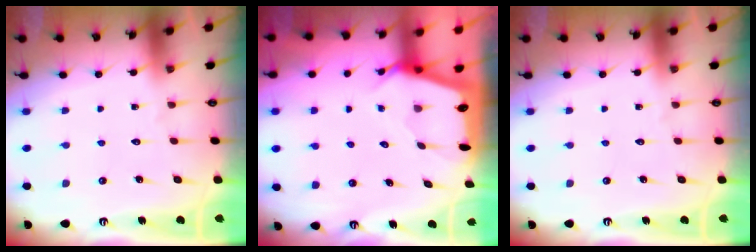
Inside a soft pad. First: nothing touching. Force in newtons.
{"total": 2.4, "press": 2.4, "slide": 0.2}
{"total": 0.0}